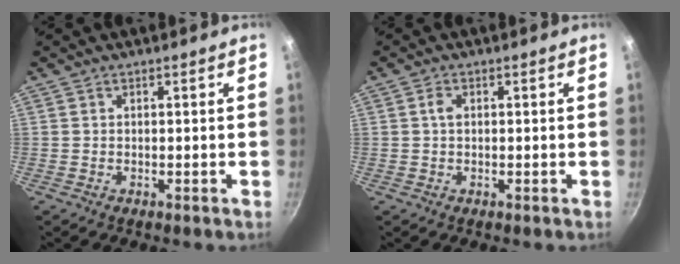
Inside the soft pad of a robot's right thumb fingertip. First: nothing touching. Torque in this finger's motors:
{"motor_torque": [0.19, 0.12, 0.71, 0.20, 0.07]}